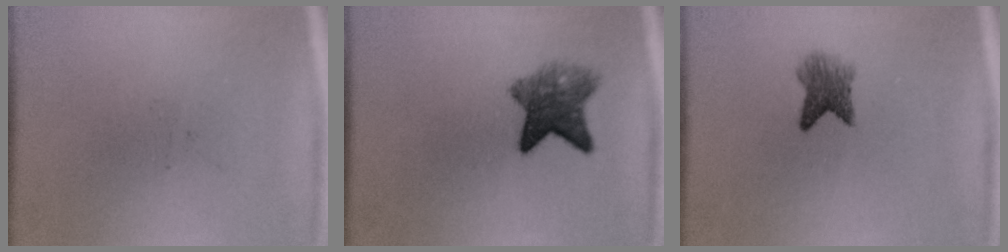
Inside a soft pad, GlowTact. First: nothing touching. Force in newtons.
{"total": 5.9}
{"total": 3.5}